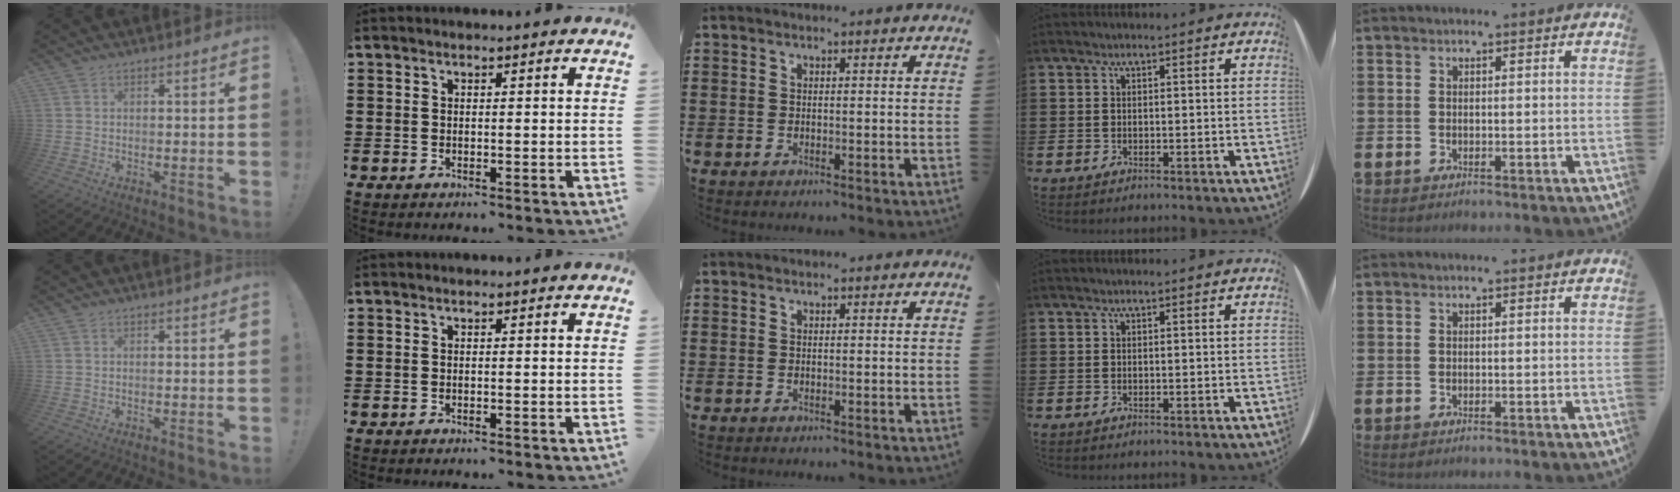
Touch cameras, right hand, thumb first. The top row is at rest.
{}